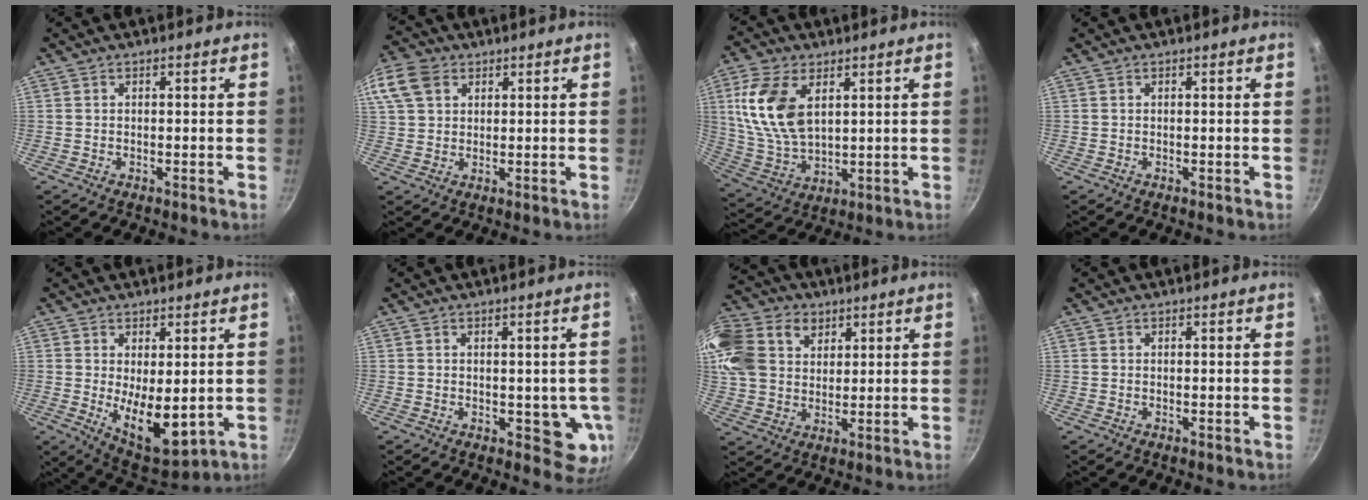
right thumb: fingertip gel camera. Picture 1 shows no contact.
{"total": 12.1, "force": [5.2, 8.8, 6.4], "torque": [-0.143, 0.020, 0.095]}
{"total": 14.5, "force": [4.4, 8.3, 11.0], "torque": [-0.210, -0.013, 0.099]}
{"total": 0.0}
{"total": 10.7, "force": [-0.3, 5.0, 9.4], "torque": [-0.121, -0.028, 0.016]}
{"total": 6.6, "force": [-0.7, 3.8, 5.4], "torque": [-0.039, -0.015, -0.008]}
{"total": 23.7, "force": [9.2, 18.1, 12.4], "torque": [-0.296, 0.034, 0.169]}
{"total": 0.0}